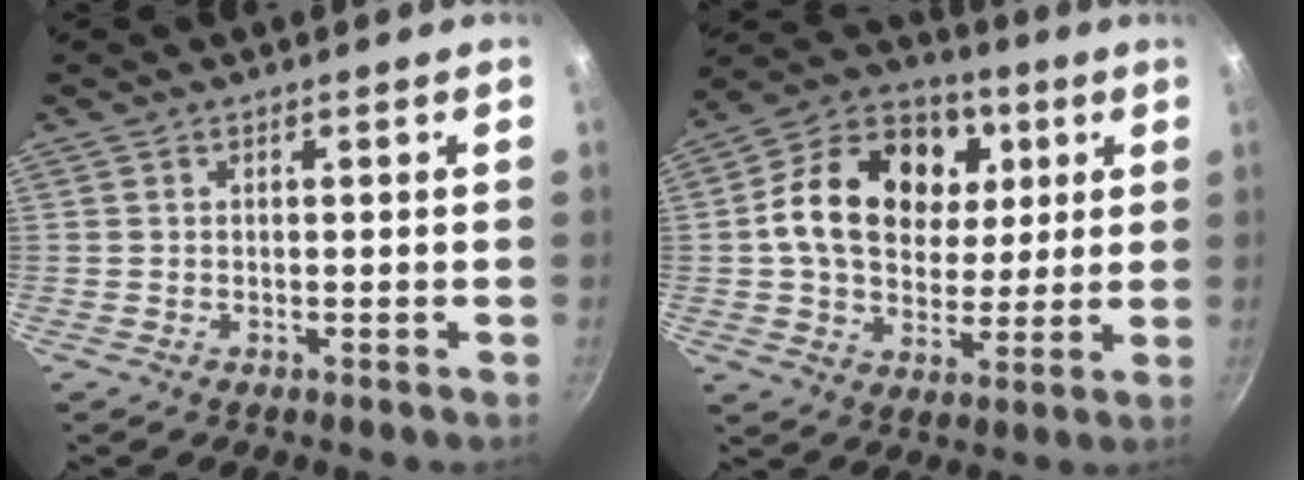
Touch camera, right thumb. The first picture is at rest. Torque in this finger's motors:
{"motor_torque": [1.31, 3.06, 1.09, -0.37, 0.15]}